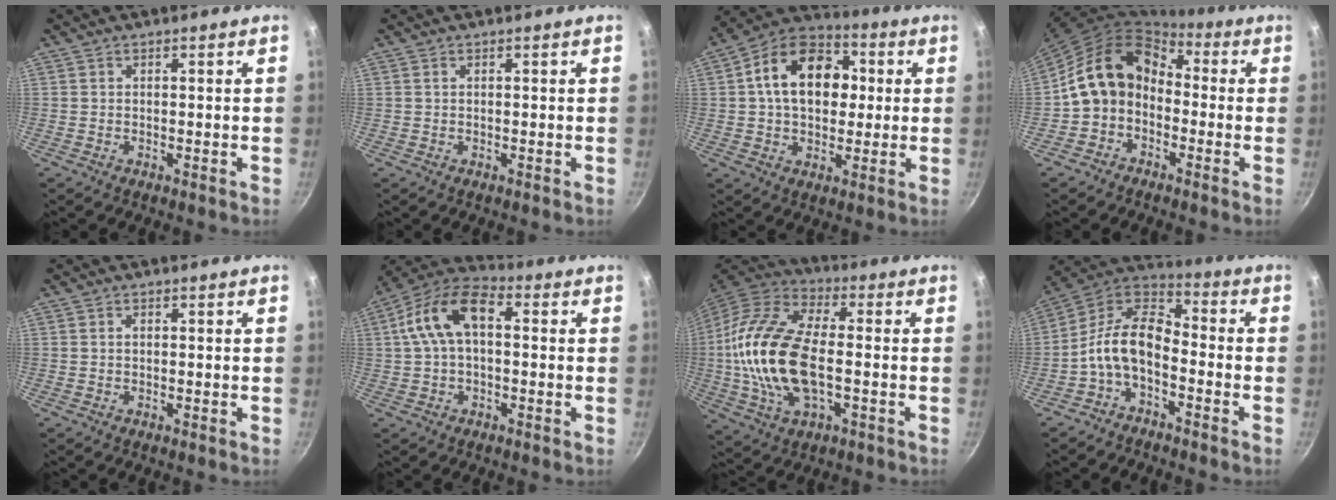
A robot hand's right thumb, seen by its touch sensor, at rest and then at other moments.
{"total": 0.0}
{"total": 16.7, "force": [2.5, 11.8, 11.5], "torque": [-0.154, 0.023, 0.022]}
{"total": 12.3, "force": [-1.5, 9.9, 7.2], "torque": [-0.099, 0.053, -0.045]}
{"total": 0.6, "force": [0.1, 0.4, 0.4], "torque": [-0.007, 0.003, 0.001]}
{"total": 12.3, "force": [1.4, 7.1, 9.9], "torque": [-0.174, 0.038, 0.008]}
{"total": 21.0, "force": [-1.6, 10.8, 17.9], "torque": [-0.358, 0.027, -0.040]}
{"total": 11.6, "force": [-4.0, 6.5, 8.7], "torque": [-0.160, 0.063, -0.096]}